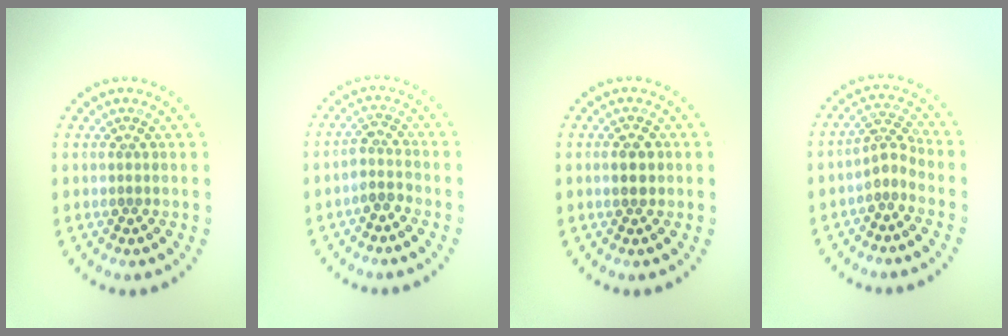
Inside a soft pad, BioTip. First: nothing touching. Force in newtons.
{"total": 1.9, "press": 1.6, "slide": 1.0}
{"total": 2.3, "press": 2.3, "slide": 0.1}
{"total": 2.3, "press": 1.6, "slide": 1.6}